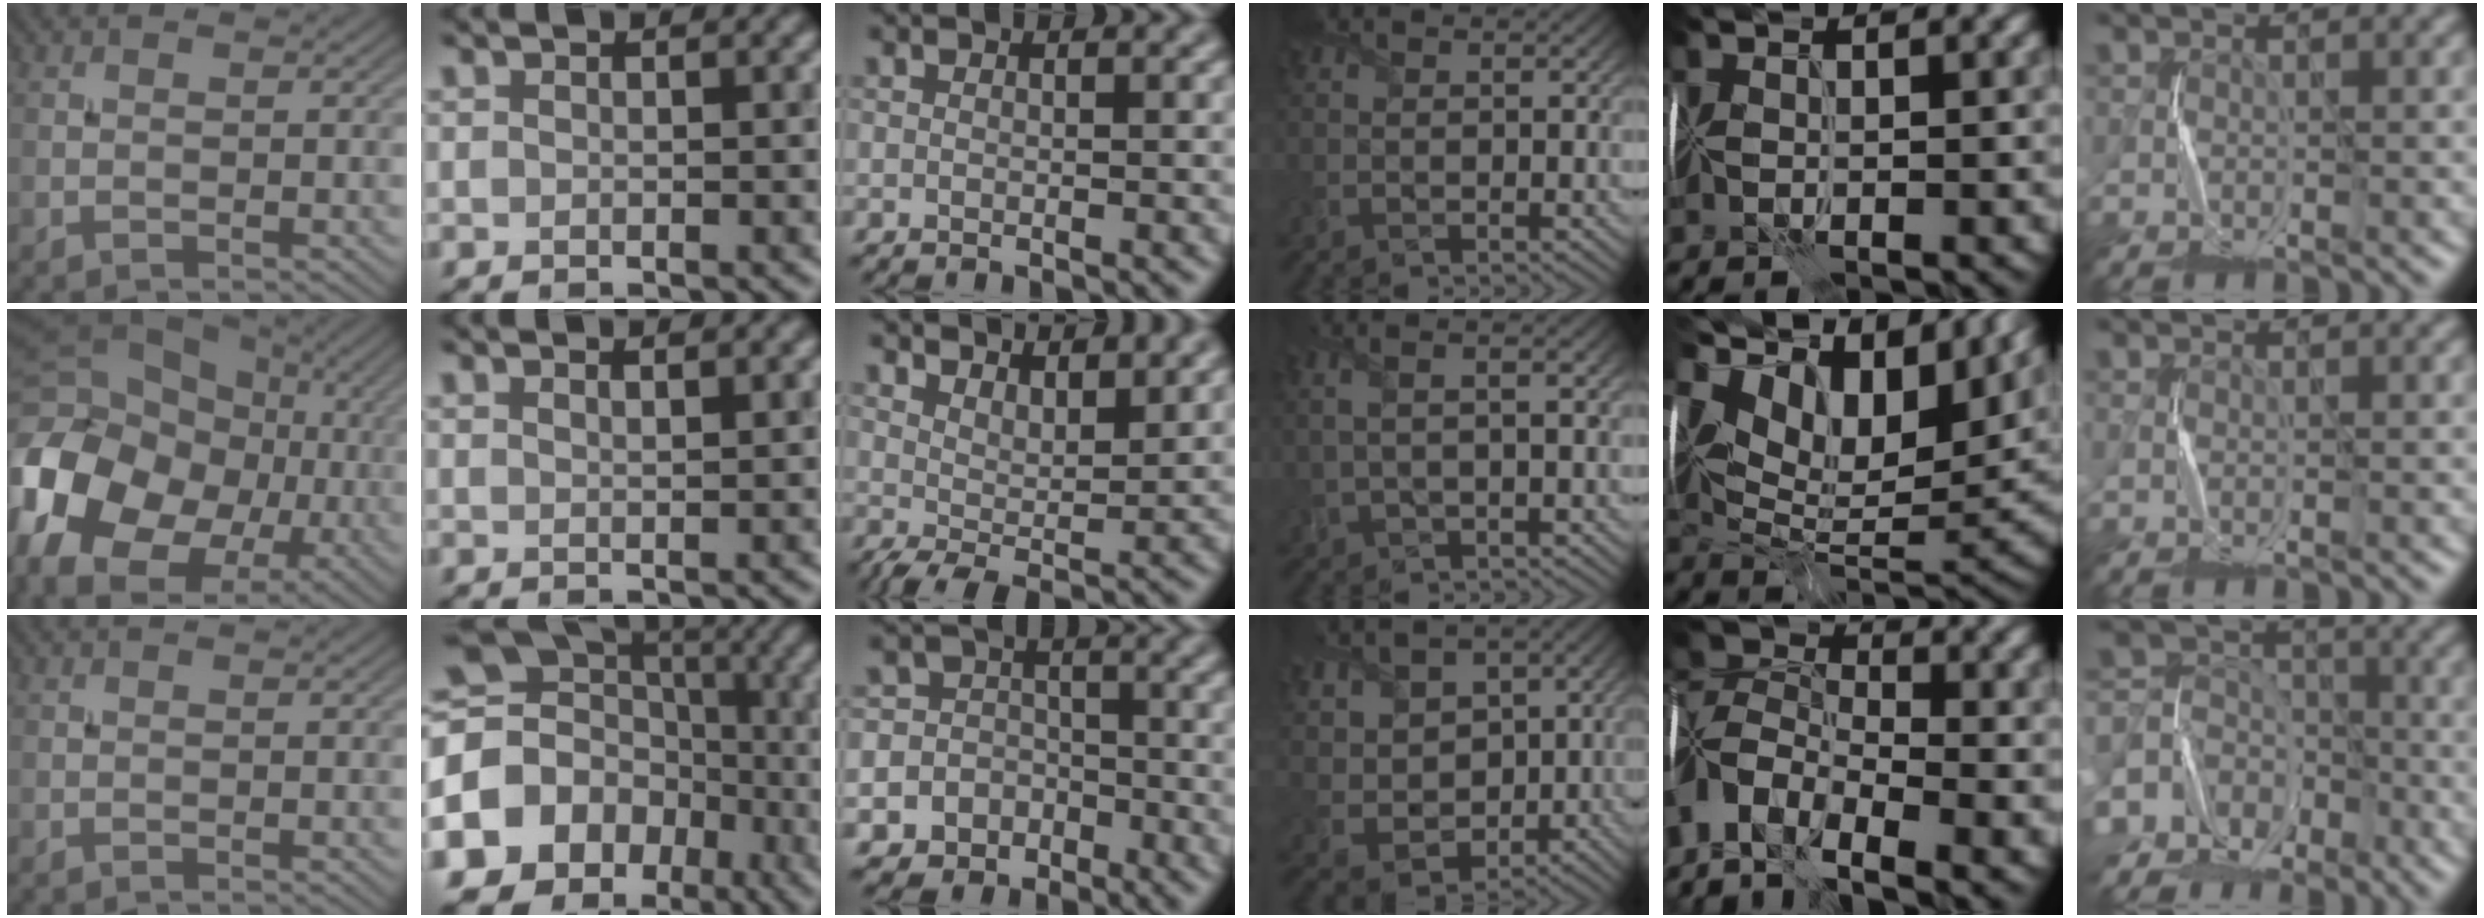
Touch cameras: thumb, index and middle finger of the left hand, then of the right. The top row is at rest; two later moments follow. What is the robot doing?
{"motion": "fold", "object": "memory foam"}